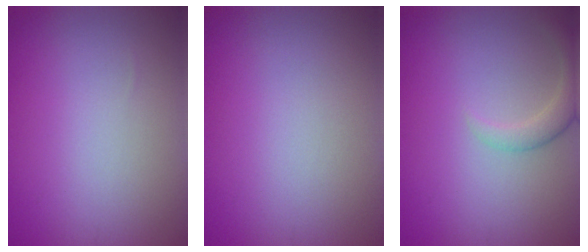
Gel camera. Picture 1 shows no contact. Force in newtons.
{"total": 0.0}
{"total": 2.3, "press": 2.3, "slide": 0.3}